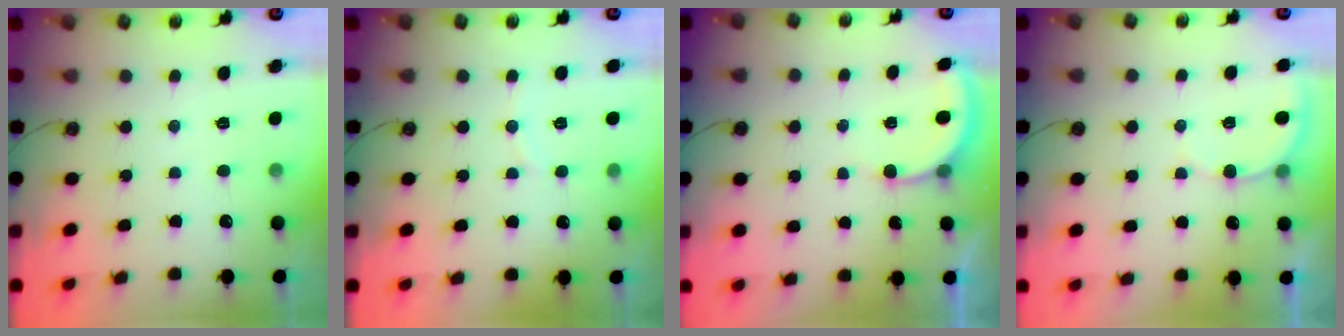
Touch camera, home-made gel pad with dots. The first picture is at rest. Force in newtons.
{"total": 2.5, "press": 2.5, "slide": 0.3}
{"total": 2.4, "press": 2.4, "slide": 0.5}
{"total": 5.0, "press": 4.9, "slide": 0.3}